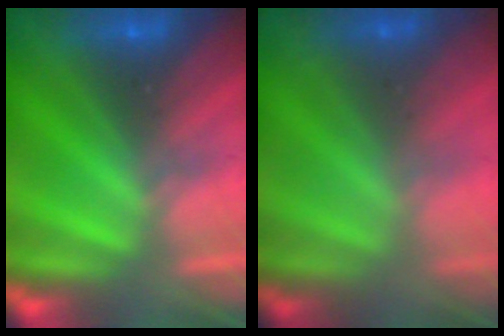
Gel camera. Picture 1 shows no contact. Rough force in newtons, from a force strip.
{"total": 1.7}